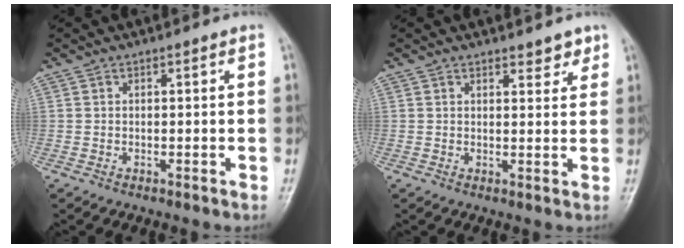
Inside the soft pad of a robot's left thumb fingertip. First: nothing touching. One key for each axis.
{"total": 2.9, "fx": 2.3, "fy": 1.3, "fz": 1.2, "tx": 0.002, "ty": -0.014, "tz": 0.030}